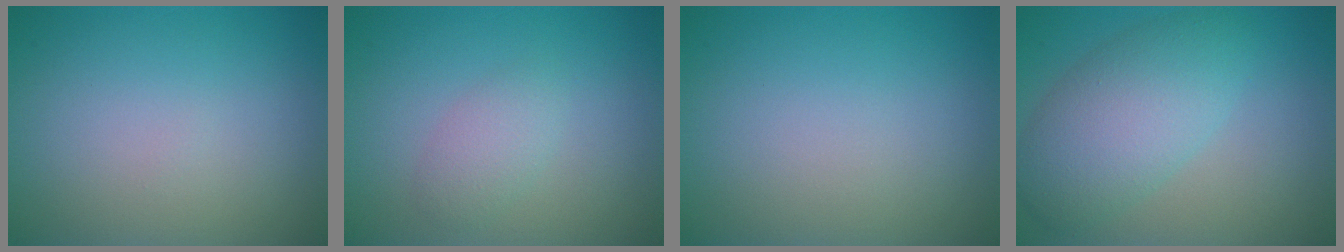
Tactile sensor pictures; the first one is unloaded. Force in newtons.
{"total": 1.8, "press": 1.8, "slide": 0.2}
{"total": 0.0}
{"total": 5.9, "press": 5.9, "slide": 0.3}